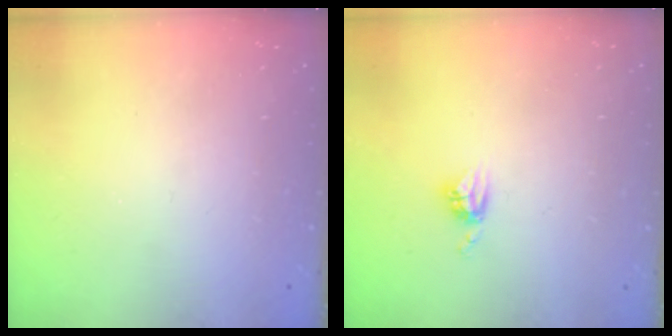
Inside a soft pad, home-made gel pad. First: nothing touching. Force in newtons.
{"total": 4.6, "press": 4.5, "slide": 0.6}